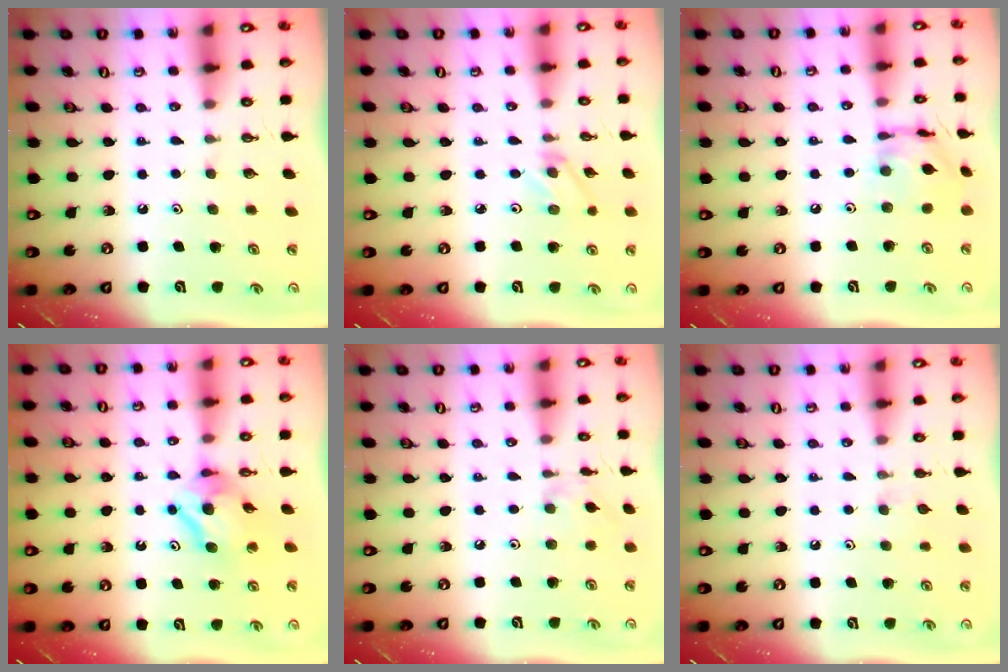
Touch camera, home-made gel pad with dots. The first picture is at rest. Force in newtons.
{"total": 3.1, "press": 3.1, "slide": 0.4}
{"total": 12.0, "press": 12.0, "slide": 0.9}
{"total": 7.5, "press": 7.5, "slide": 0.6}
{"total": 1.1, "press": 1.0, "slide": 0.2}
{"total": 4.4, "press": 4.4, "slide": 0.6}